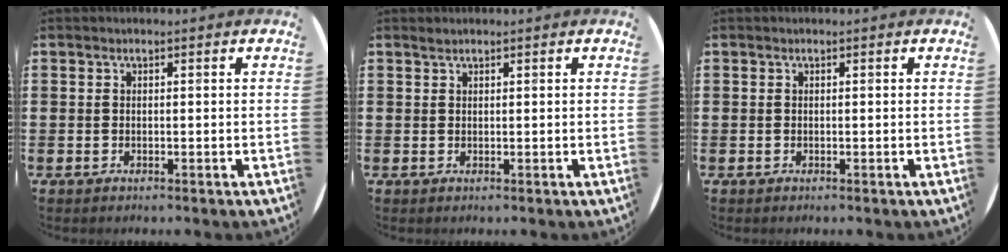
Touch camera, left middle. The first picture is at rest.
{"total": 0.5, "force": [0.5, -0.1, 0.0], "torque": [-0.002, -0.001, 0.011]}
{"total": 0.0}